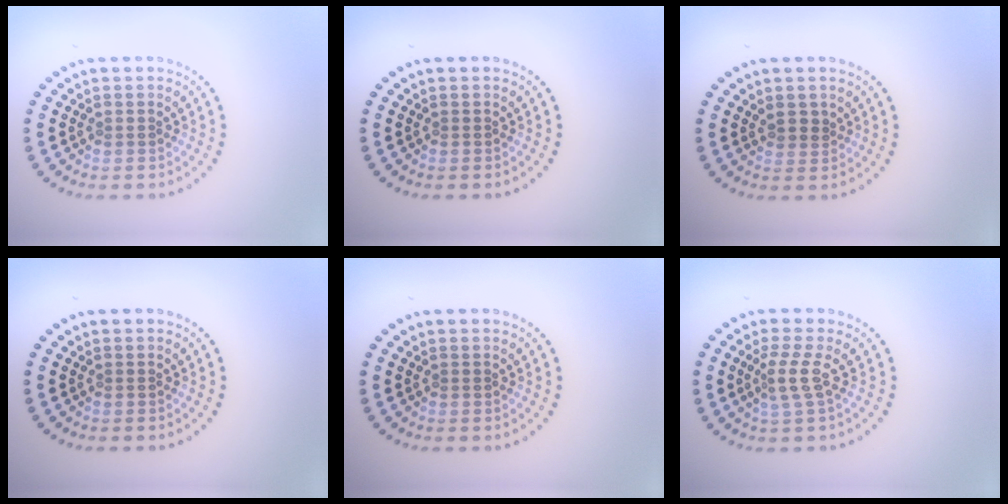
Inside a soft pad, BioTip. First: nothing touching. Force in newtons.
{"total": 0.0}
{"total": 1.1, "press": 0.9, "slide": 0.7}
{"total": 0.0}
{"total": 0.0}
{"total": 2.2, "press": 1.5, "slide": 1.6}